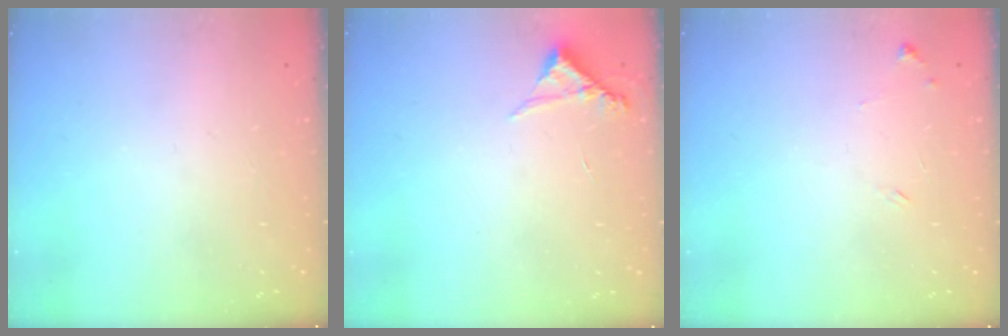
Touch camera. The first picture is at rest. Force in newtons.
{"total": 4.5, "press": 4.5, "slide": 0.3}
{"total": 5.5, "press": 5.4, "slide": 0.4}